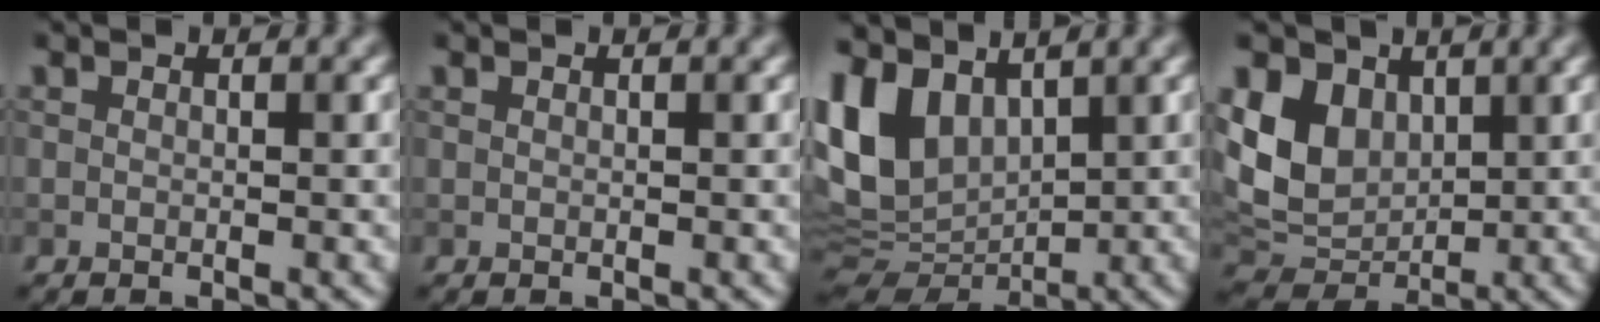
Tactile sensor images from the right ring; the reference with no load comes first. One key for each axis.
{"total": 0.0}
{"total": 7.7, "fx": 2.8, "fy": 5.1, "fz": 5.0, "tx": -0.116, "ty": -0.008, "tz": 0.058}
{"total": 7.2, "fx": 2.1, "fy": 5.5, "fz": 4.3, "tx": -0.097, "ty": -0.004, "tz": 0.036}